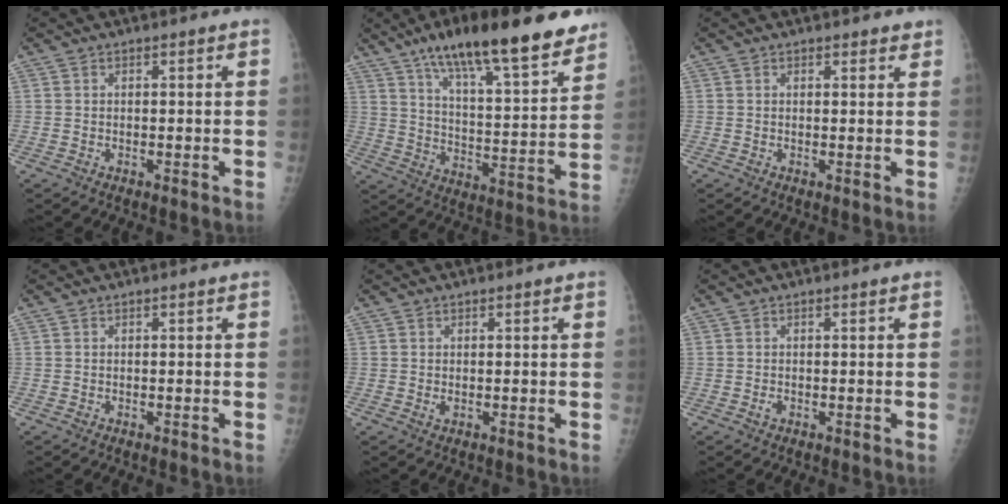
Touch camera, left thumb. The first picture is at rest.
{"total": 23.9, "force": [16.7, 5.5, 16.2], "torque": [-0.228, -0.058, 0.266]}
{"total": 1.7, "force": [1.4, 0.7, 0.7], "torque": [0.004, -0.006, 0.014]}
{"total": 0.0}
{"total": 1.1, "force": [0.2, 0.5, 1.0], "torque": [-0.017, 0.003, 0.007]}
{"total": 0.9, "force": [-0.1, 0.5, 0.7], "torque": [-0.011, 0.004, -0.001]}